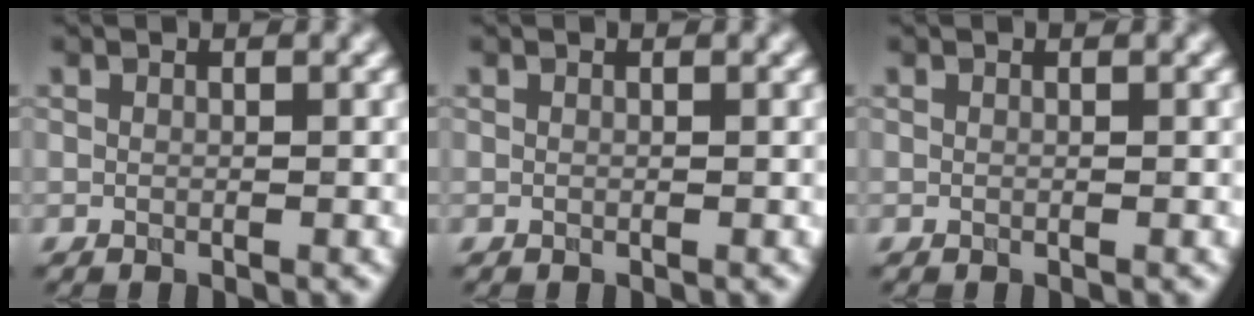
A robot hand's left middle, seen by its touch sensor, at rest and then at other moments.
{"total": 0.0}
{"total": 0.0}